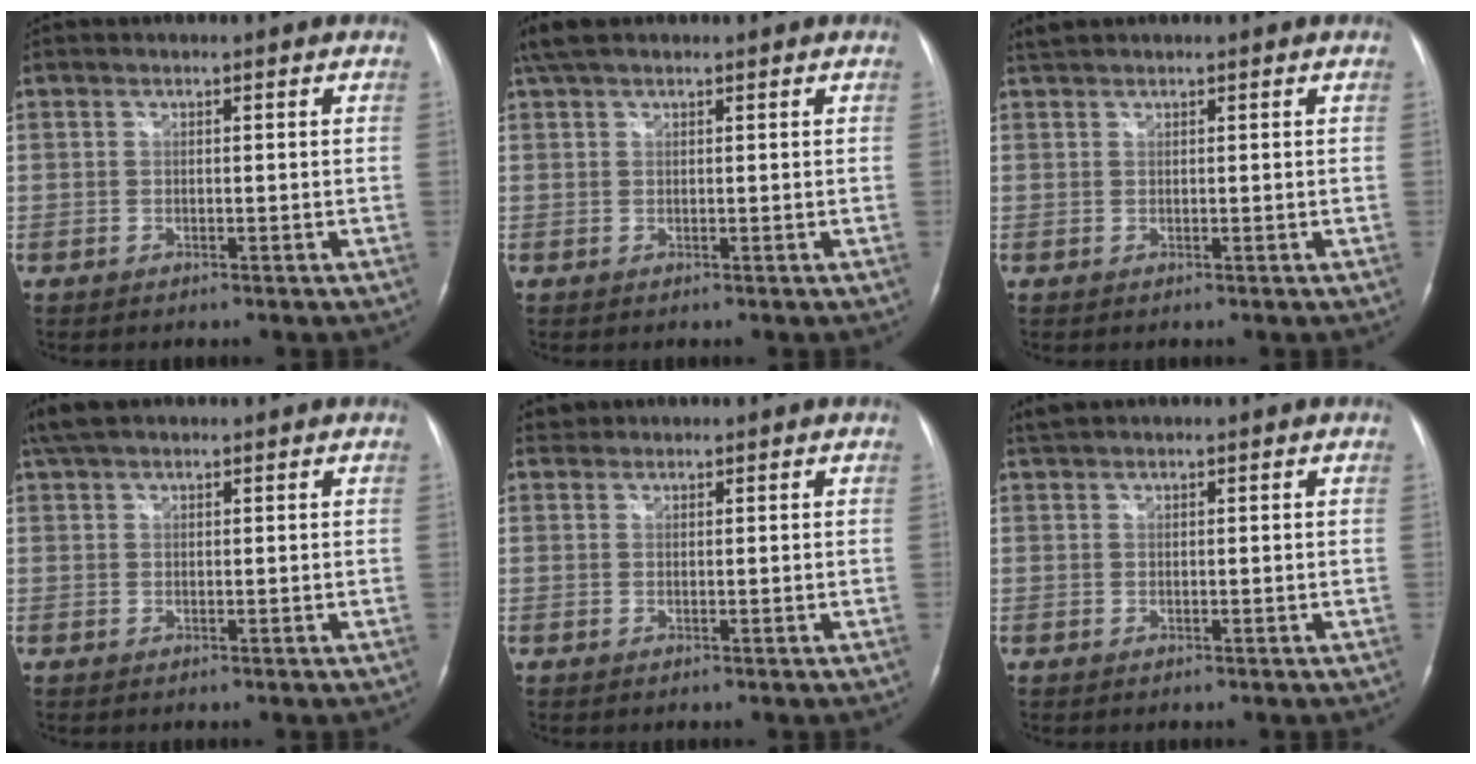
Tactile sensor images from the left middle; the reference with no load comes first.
{"total": 4.1, "force": [3.2, 1.4, 2.2], "torque": [-0.048, 0.027, 0.062]}
{"total": 1.2, "force": [1.2, 0.1, 0.2], "torque": [-0.008, 0.012, 0.028]}
{"total": 4.2, "force": [3.4, 1.4, 2.1], "torque": [-0.046, 0.026, 0.066]}
{"total": 1.2, "force": [1.0, 0.6, -0.3], "torque": [0.006, 0.009, 0.016]}
{"total": 1.3, "force": [1.2, 0.1, 0.3], "torque": [-0.010, 0.013, 0.029]}